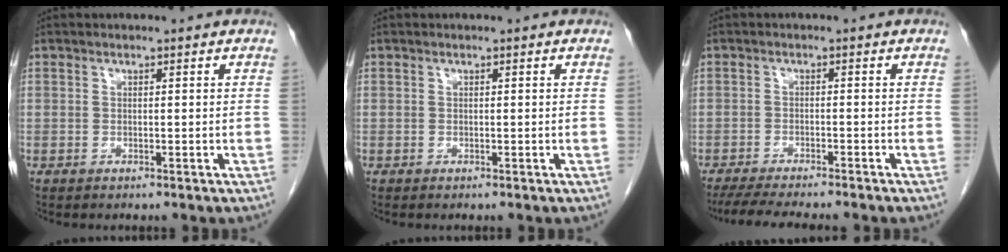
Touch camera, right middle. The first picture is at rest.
{"total": 0.0}
{"total": 9.4, "force": [-8.1, 0.6, 4.7], "torque": [-0.065, -0.017, -0.124]}